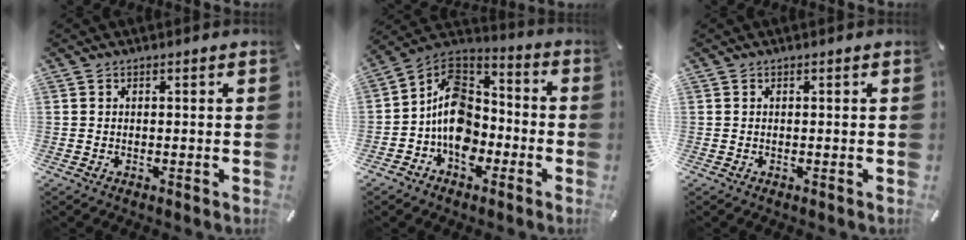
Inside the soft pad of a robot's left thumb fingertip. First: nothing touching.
{"total": 12.8, "force": [-4.5, 10.0, 6.6], "torque": [-0.139, 0.023, -0.083]}
{"total": 0.0}